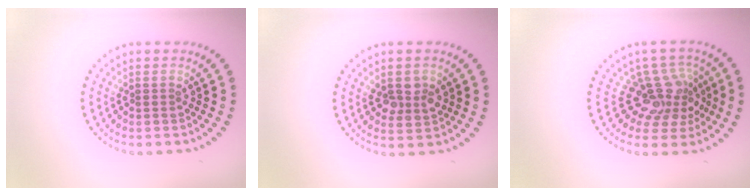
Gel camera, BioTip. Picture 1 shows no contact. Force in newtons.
{"total": 2.4, "press": 2.4, "slide": 0.4}
{"total": 3.8, "press": 3.1, "slide": 2.3}